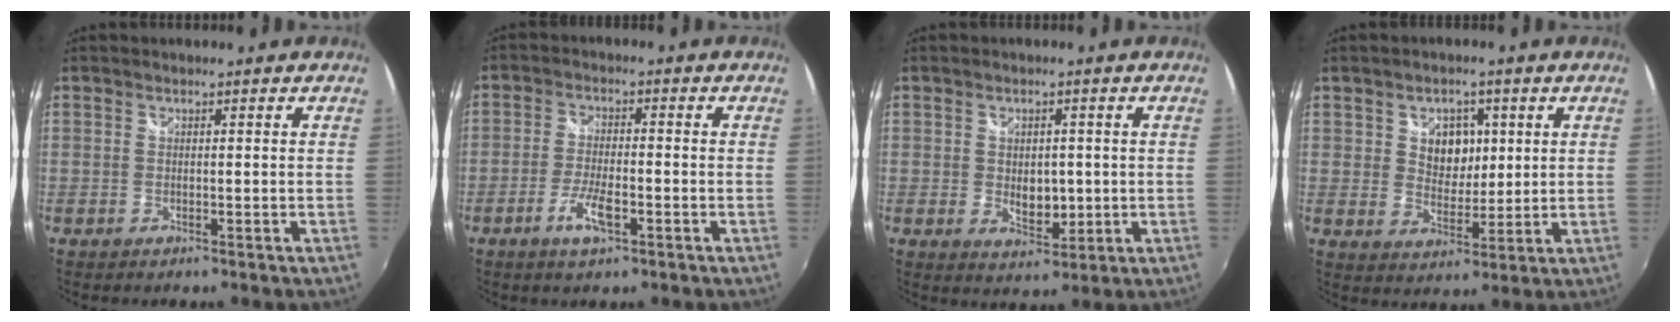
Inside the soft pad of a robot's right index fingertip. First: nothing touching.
{"total": 5.6, "force": [-2.9, 1.6, 4.6], "torque": [-0.101, -0.007, -0.055]}
{"total": 5.1, "force": [-0.3, 3.4, 3.7], "torque": [-0.057, -0.008, 0.001]}
{"total": 6.5, "force": [1.9, 5.0, 3.7], "torque": [-0.056, 0.005, 0.038]}